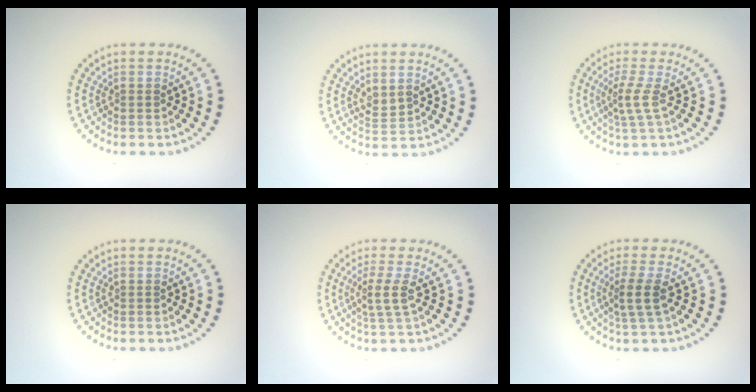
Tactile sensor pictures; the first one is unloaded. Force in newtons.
{"total": 1.4, "press": 1.3, "slide": 0.6}
{"total": 2.2, "press": 1.5, "slide": 1.6}
{"total": 0.0}
{"total": 2.2, "press": 1.7, "slide": 1.4}
{"total": 2.4, "press": 1.9, "slide": 1.6}